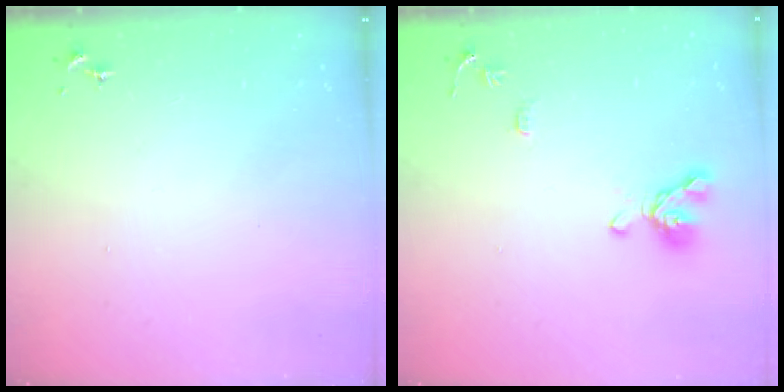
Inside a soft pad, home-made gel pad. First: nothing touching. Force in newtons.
{"total": 10.3, "press": 10.2, "slide": 1.5}